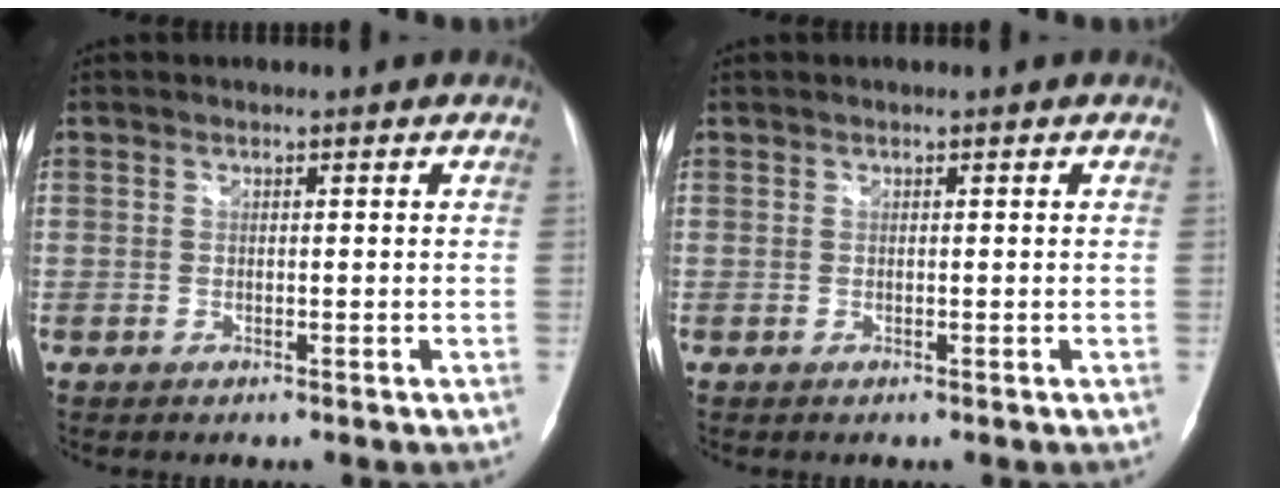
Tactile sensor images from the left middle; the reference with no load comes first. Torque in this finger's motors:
{"motor_torque": [0.10, 0.04, -0.09, 0.01]}